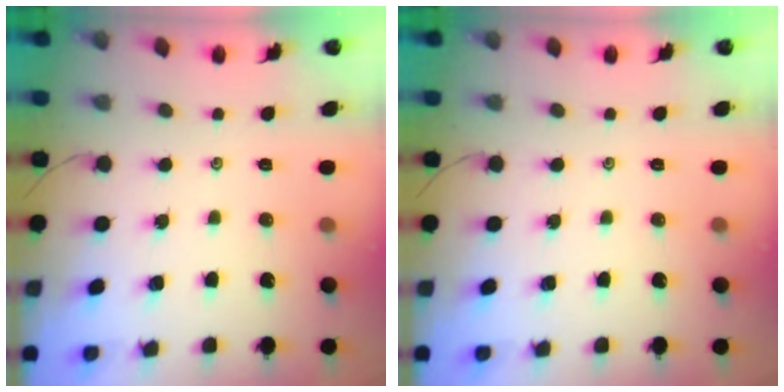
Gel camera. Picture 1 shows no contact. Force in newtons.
{"total": 0.0}